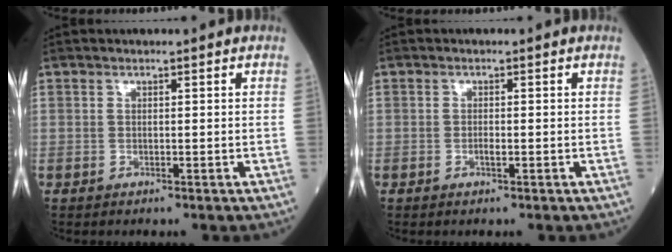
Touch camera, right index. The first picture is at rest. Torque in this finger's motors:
{"motor_torque": [-0.05, -0.05, -0.02, 0.00]}